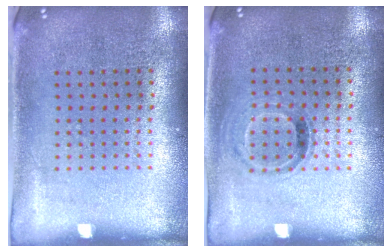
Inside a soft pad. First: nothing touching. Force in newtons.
{"total": 0.9, "press": 0.7, "slide": 0.5}